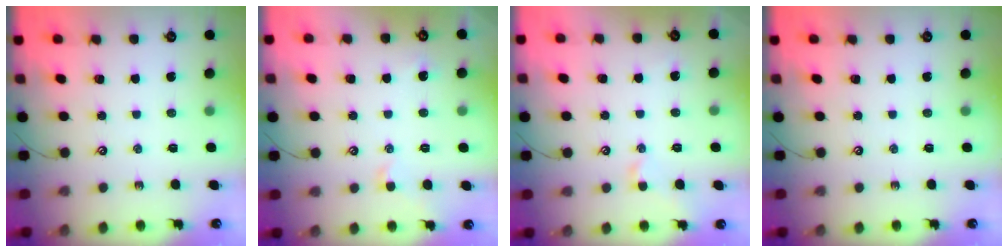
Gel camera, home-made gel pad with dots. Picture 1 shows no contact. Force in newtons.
{"total": 0.7, "press": 0.4, "slide": 0.6}
{"total": 1.4, "press": 1.4, "slide": 0.1}
{"total": 0.0}